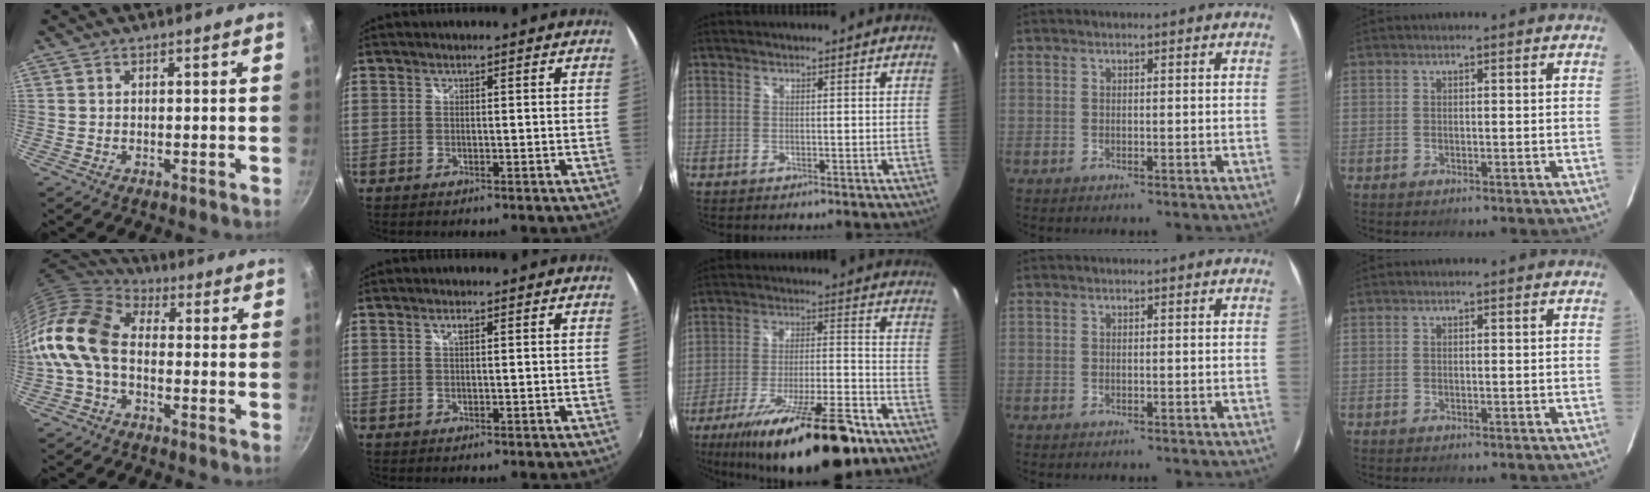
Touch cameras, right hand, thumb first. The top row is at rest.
{"thumb": {"total": 14.6, "force": [-2.4, 9.7, 10.6], "torque": [-0.198, 0.041, -0.072]}, "index": {"total": 1.0, "force": [0.6, 0.2, 0.8], "torque": [-0.015, 0.002, 0.008]}, "middle": {"total": 23.2, "force": [-16.6, 5.2, 15.4], "torque": [-0.267, -0.039, -0.254]}}